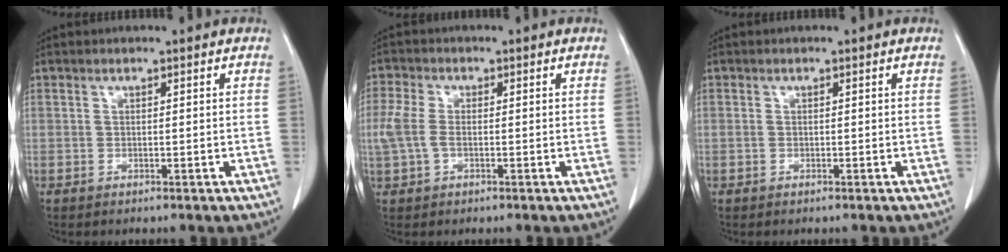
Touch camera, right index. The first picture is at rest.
{"total": 4.3, "force": [-0.5, 2.3, 3.6], "torque": [-0.107, 0.011, -0.013]}
{"total": 0.0}